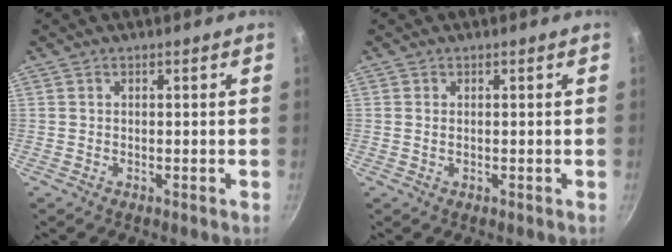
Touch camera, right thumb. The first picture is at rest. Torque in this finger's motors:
{"motor_torque": [-0.37, 0.00, -0.13, -0.05, -0.04]}